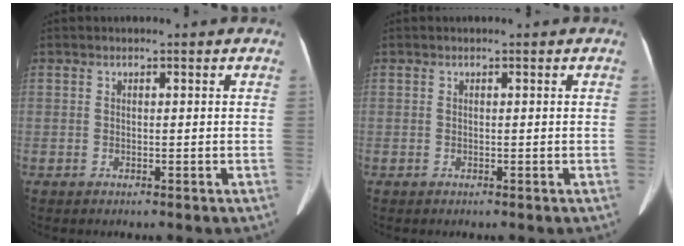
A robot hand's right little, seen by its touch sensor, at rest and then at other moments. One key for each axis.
{"total": 0.0}